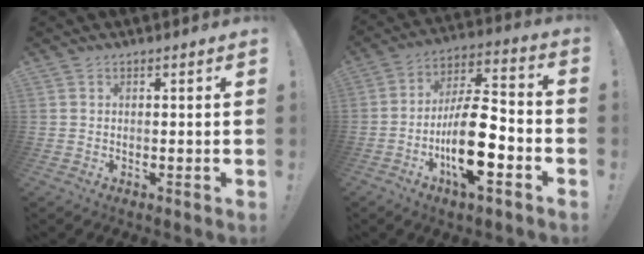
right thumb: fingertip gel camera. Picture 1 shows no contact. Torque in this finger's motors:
{"motor_torque": [0.40, 0.55, 0.20, -0.12, 0.38]}